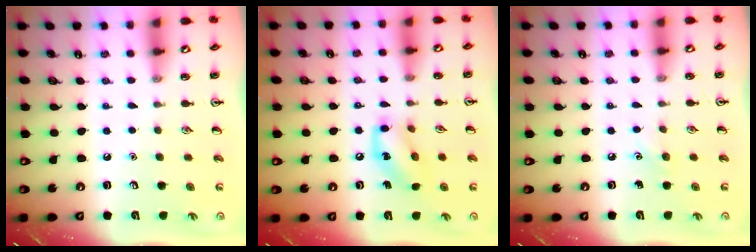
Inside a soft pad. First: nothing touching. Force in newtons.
{"total": 11.5, "press": 11.3, "slide": 1.6}
{"total": 5.0, "press": 4.7, "slide": 1.7}